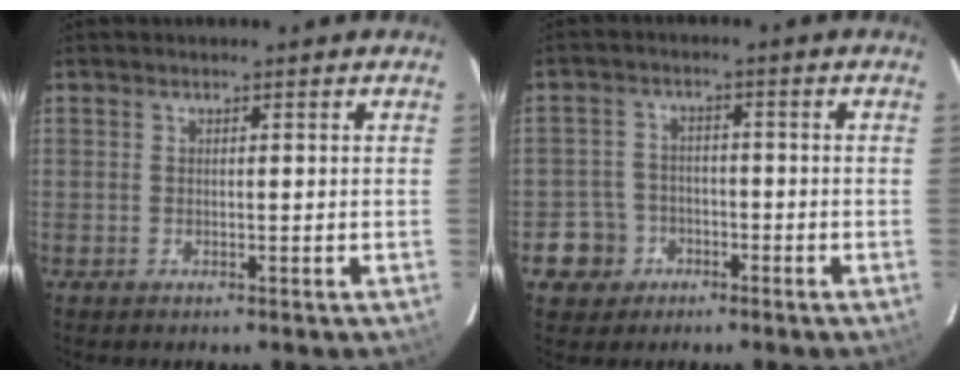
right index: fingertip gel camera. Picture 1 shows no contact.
{"total": 6.1, "force": [-2.6, 5.5, 0.3], "torque": [-0.021, 0.021, -0.041]}